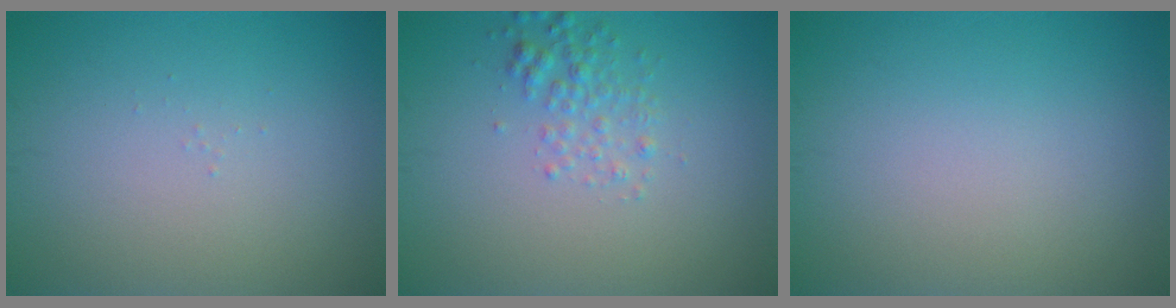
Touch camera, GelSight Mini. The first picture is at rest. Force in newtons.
{"total": 2.0, "press": 2.0, "slide": 0.1}
{"total": 0.0}